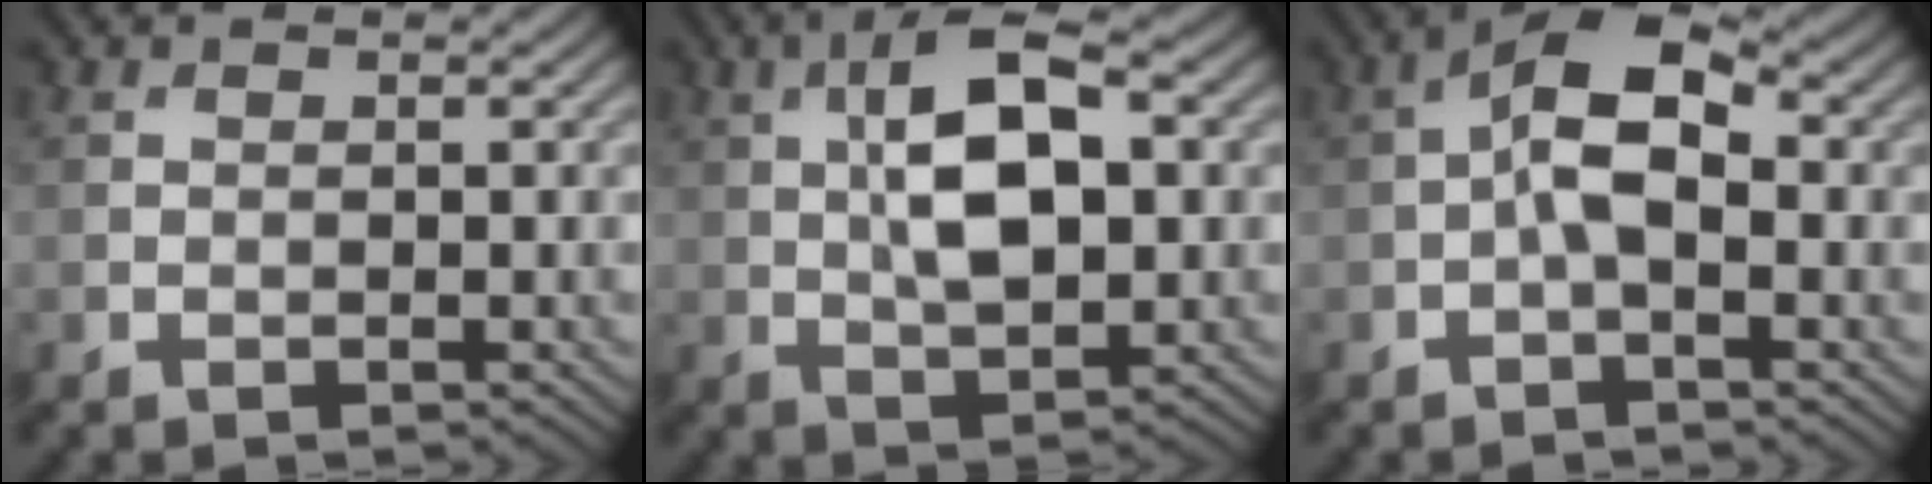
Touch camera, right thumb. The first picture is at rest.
{"total": 9.9, "force": [1.6, 4.3, 8.8], "torque": [-0.163, 0.012, 0.021]}
{"total": 5.8, "force": [-0.3, 2.6, 5.2], "torque": [-0.102, 0.013, -0.017]}